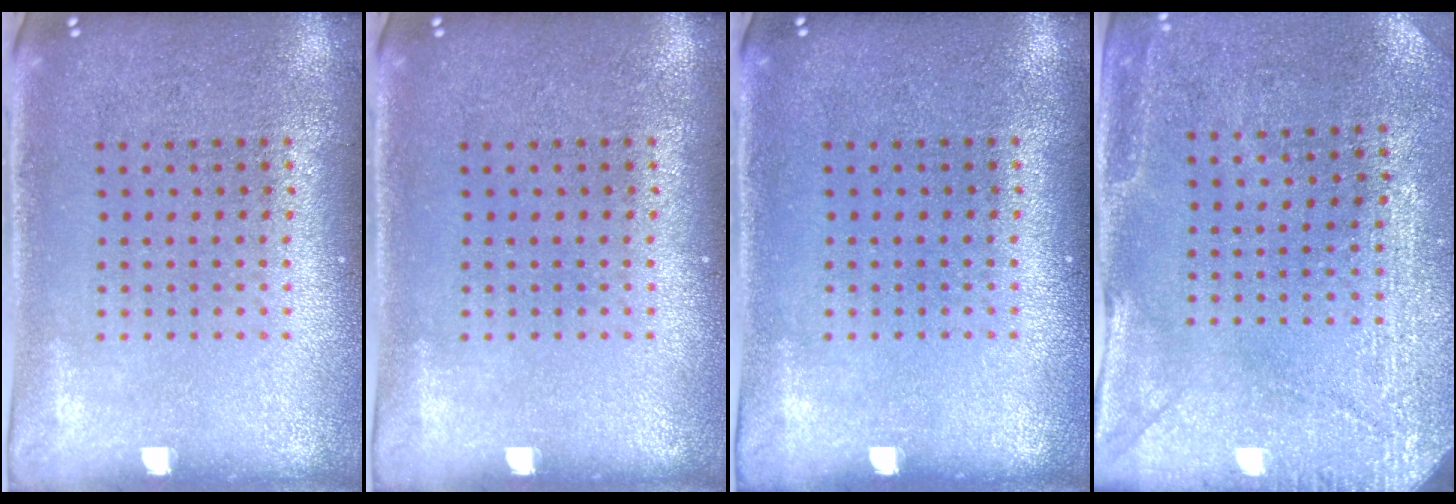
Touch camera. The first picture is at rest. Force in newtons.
{"total": 0.0}
{"total": 0.0}
{"total": 3.0, "press": 2.8, "slide": 1.0}